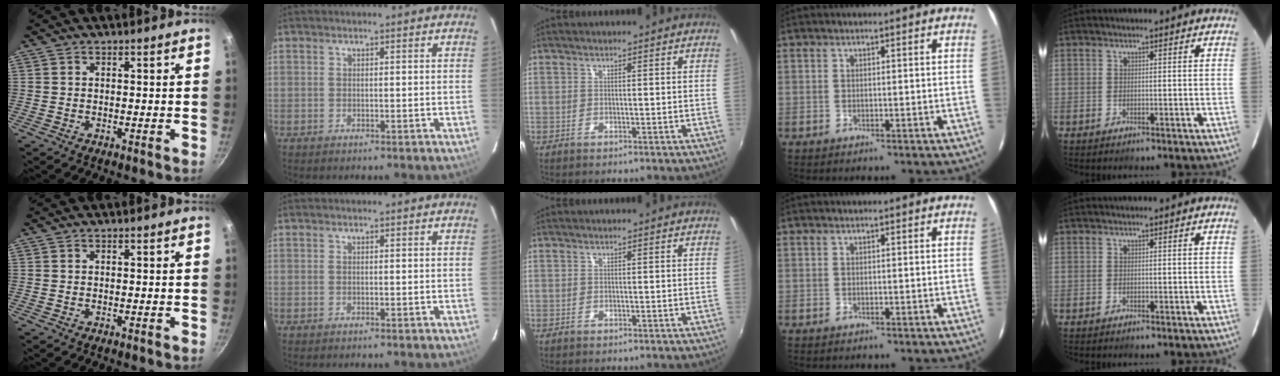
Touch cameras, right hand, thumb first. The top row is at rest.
{}